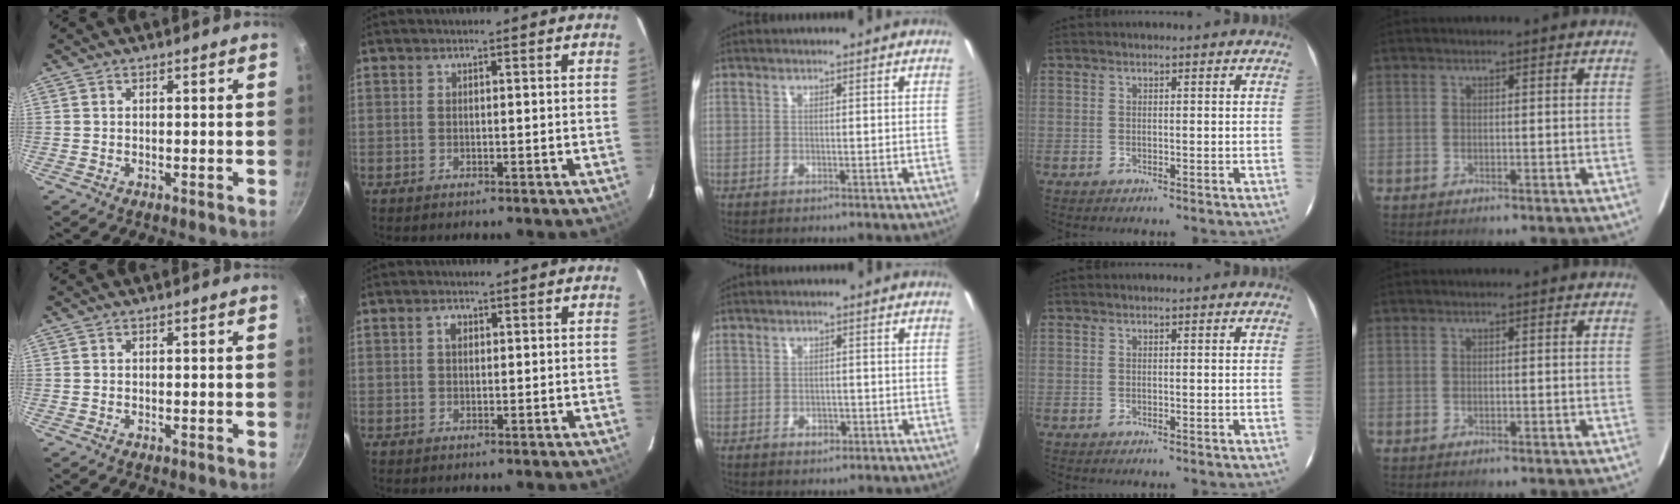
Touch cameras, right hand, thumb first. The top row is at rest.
{"index": {"total": 1.6, "force": [0.5, 1.1, 1.0], "torque": [-0.018, 0.007, 0.007]}, "middle": {"total": 2.2, "force": [-1.1, 1.6, 0.9], "torque": [-0.015, -0.001, -0.014]}}